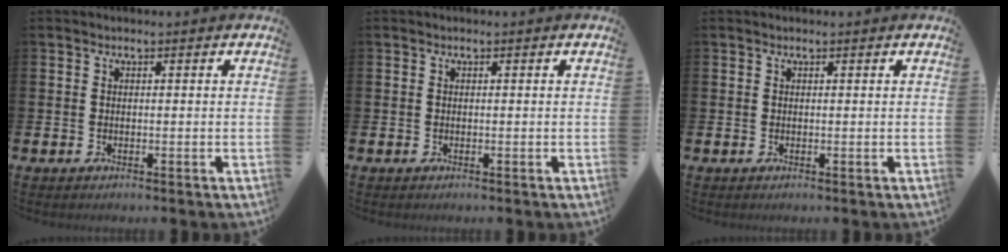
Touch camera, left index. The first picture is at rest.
{"total": 0.0}
{"total": 0.0}